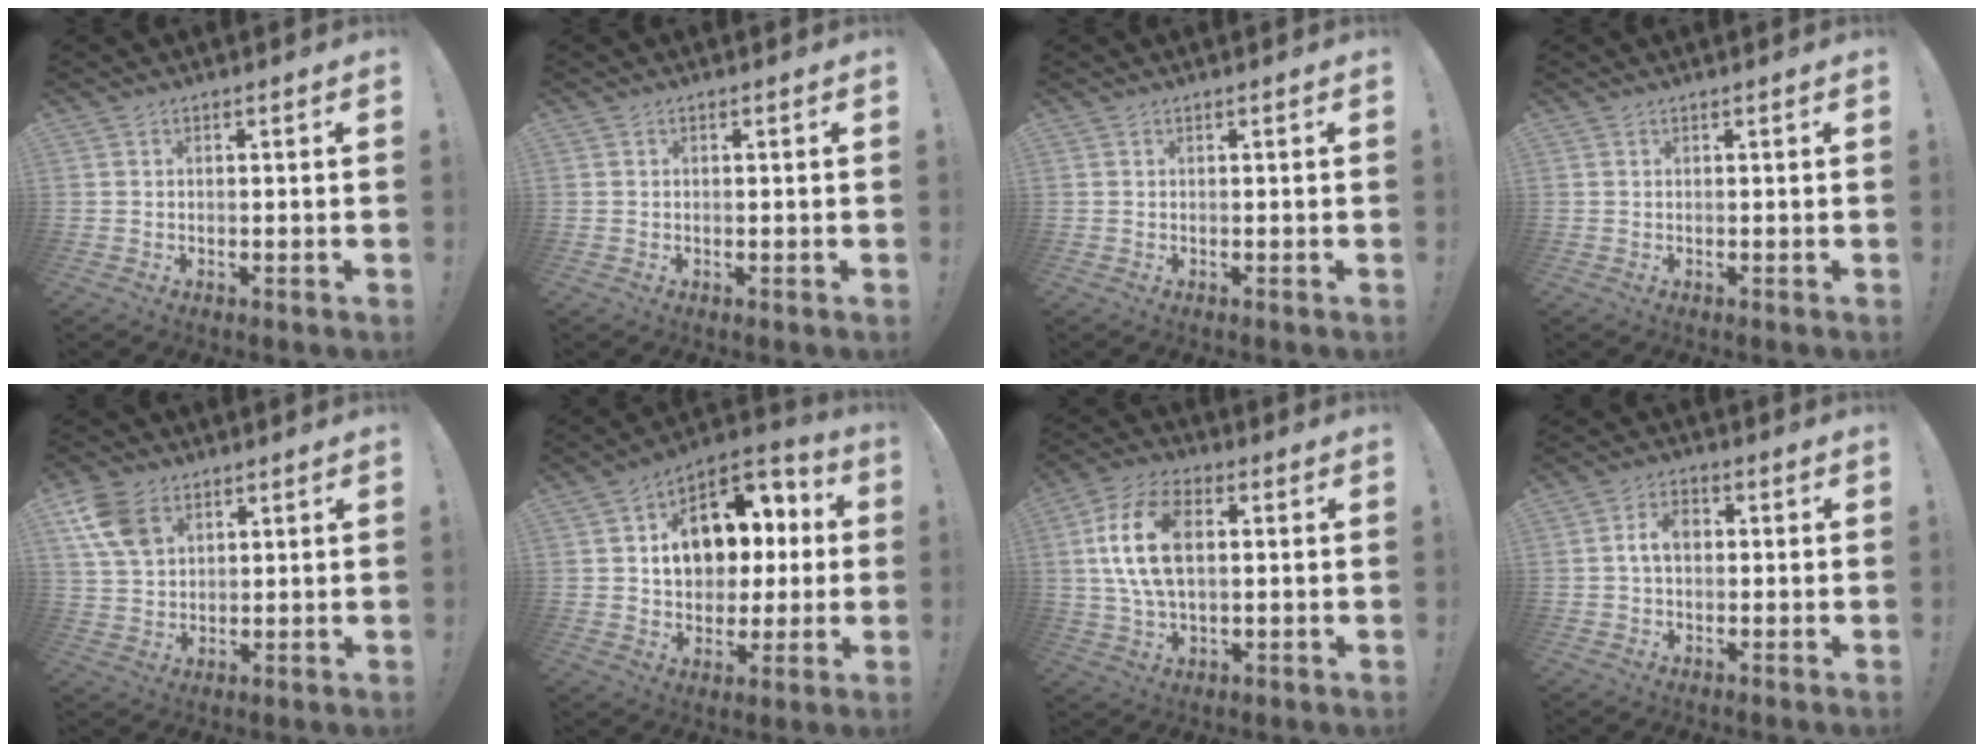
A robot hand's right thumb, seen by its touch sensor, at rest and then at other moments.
{"total": 0.0}
{"total": 0.0}
{"total": 0.0}
{"total": 11.0, "force": [5.4, 7.5, 6.0], "torque": [-0.116, -0.015, 0.107]}
{"total": 14.8, "force": [2.4, 11.7, 8.7], "torque": [-0.112, -0.005, 0.057]}
{"total": 15.2, "force": [2.5, 9.4, 11.6], "torque": [-0.209, 0.001, 0.045]}
{"total": 5.8, "force": [0.4, 3.8, 4.4], "torque": [-0.072, 0.011, 0.007]}